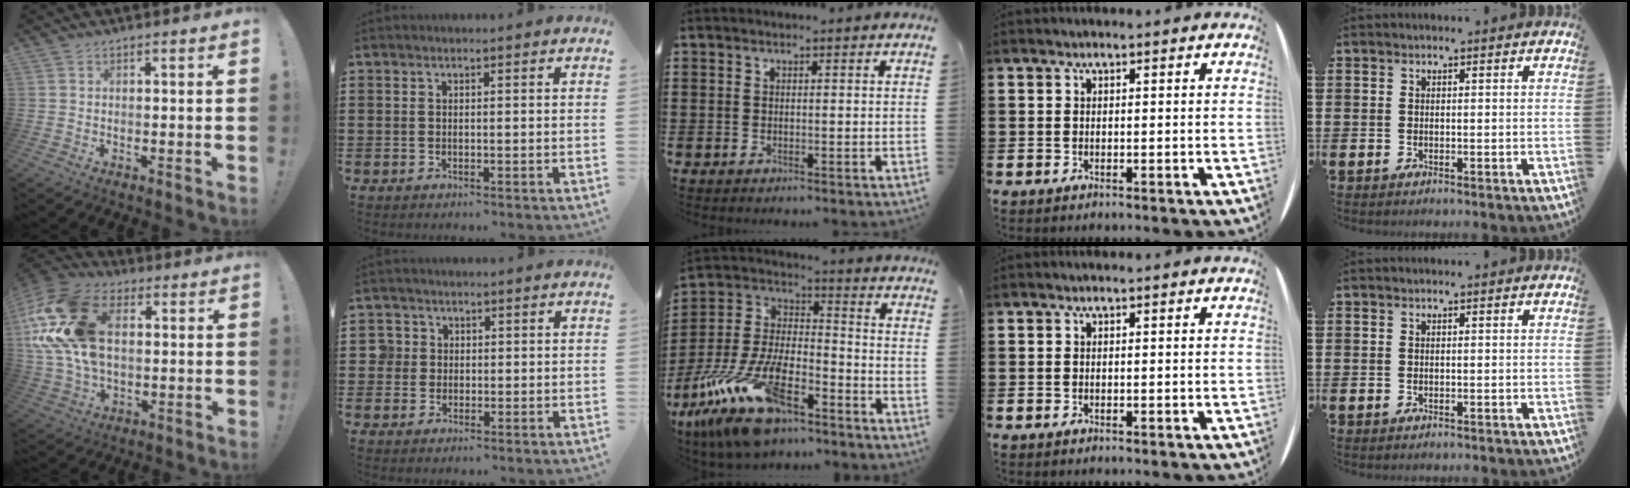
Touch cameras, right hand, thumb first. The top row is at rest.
{"thumb": {"total": 22.9, "force": [4.8, 15.2, 16.4], "torque": [-0.317, 0.005, 0.094]}, "index": {"total": 2.7, "force": [0.5, 2.6, 0.4], "torque": [-0.021, 0.012, 0.008]}, "middle": {"total": 15.5, "force": [-10.6, 5.2, 10.1], "torque": [-0.226, 0.016, -0.199]}}